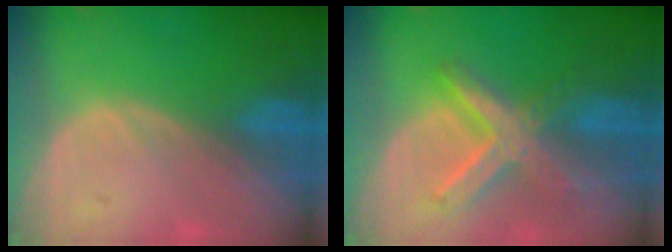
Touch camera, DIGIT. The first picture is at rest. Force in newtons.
{"total": 7.9, "press": 6.8, "slide": 4.0}